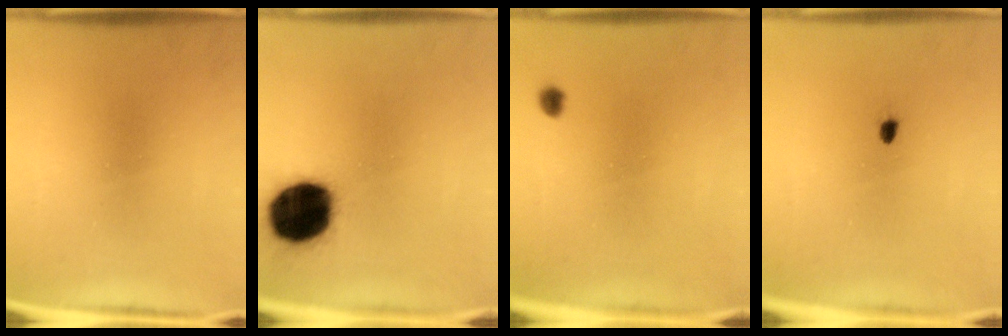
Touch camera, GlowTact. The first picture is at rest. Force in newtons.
{"total": 18.5}
{"total": 1.1}
{"total": 1.0}